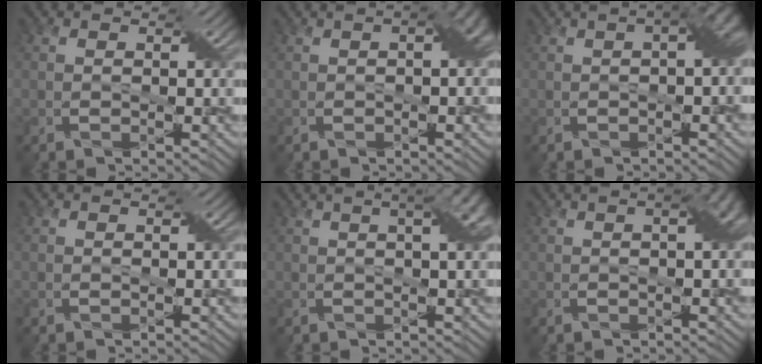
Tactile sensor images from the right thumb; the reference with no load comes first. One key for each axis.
{"total": 3.1, "fx": 0.2, "fy": 1.0, "fz": 2.9, "tx": -0.037, "ty": 0.010, "tz": 0.005}
{"total": 4.3, "fx": 0.2, "fy": 1.3, "fz": 4.1, "tx": -0.047, "ty": 0.012, "tz": 0.007}
{"total": 0.0}
{"total": 5.8, "fx": 1.8, "fy": 1.9, "fz": 5.1, "tx": -0.044, "ty": 0.031, "tz": 0.010}
{"total": 2.8, "fx": 0.4, "fy": 0.6, "fz": 2.7, "tx": -0.036, "ty": 0.015, "tz": 0.007}